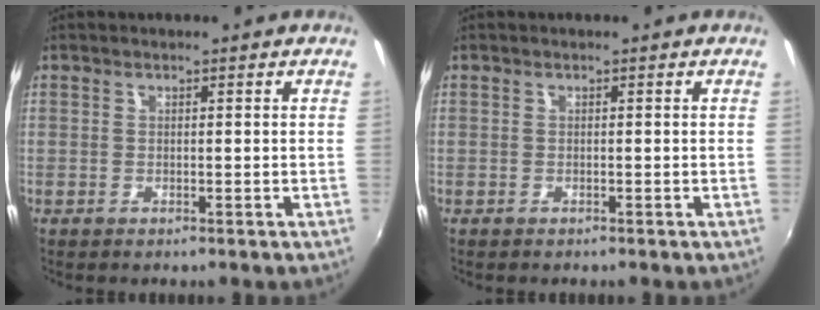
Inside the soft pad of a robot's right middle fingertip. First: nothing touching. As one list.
[{"total": 0.0}]